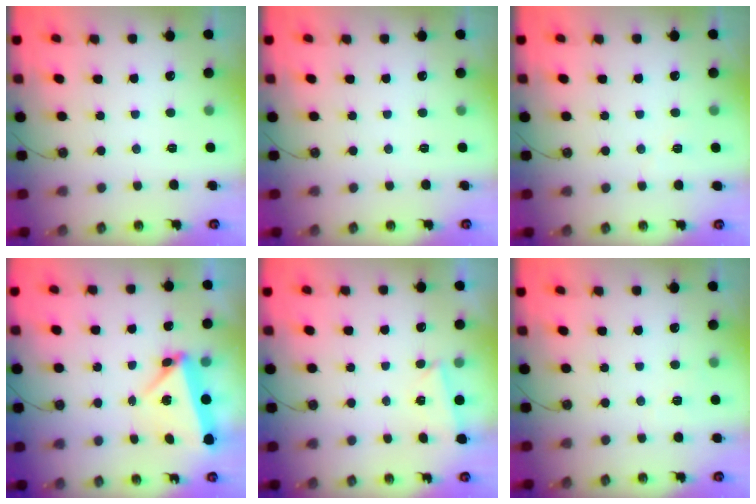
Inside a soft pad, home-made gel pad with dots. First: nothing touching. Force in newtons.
{"total": 0.0}
{"total": 3.6, "press": 3.1, "slide": 1.9}
{"total": 5.9, "press": 5.0, "slide": 3.0}
{"total": 2.0, "press": 1.9, "slide": 0.7}
{"total": 4.6, "press": 4.5, "slide": 0.6}